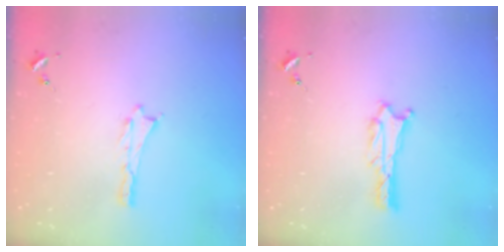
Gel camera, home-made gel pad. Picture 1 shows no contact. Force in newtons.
{"total": 1.3, "press": 1.2, "slide": 0.1}